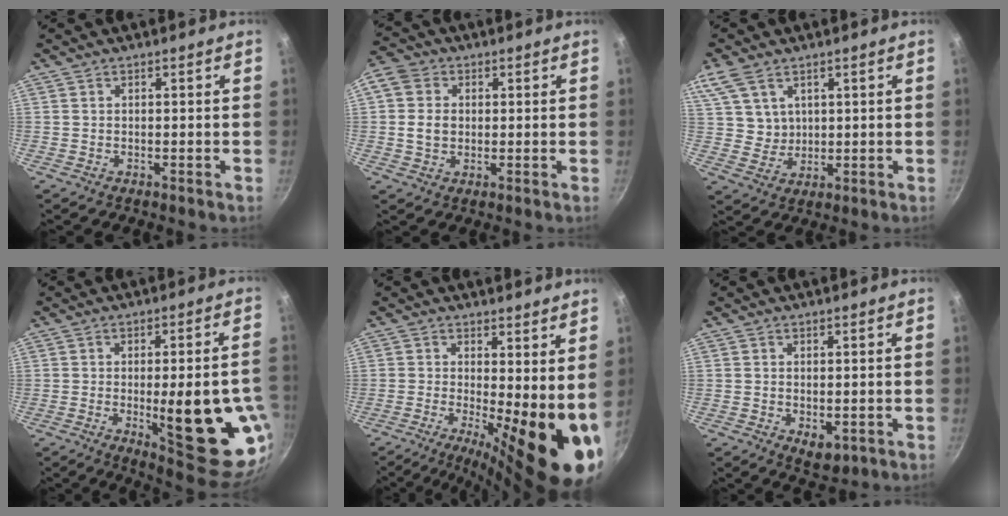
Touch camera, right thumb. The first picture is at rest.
{"total": 8.5, "force": [0.8, 7.1, 4.7], "torque": [-0.077, 0.013, 0.003]}
{"total": 7.9, "force": [4.5, 5.2, 3.8], "torque": [-0.058, -0.008, 0.098]}
{"total": 21.3, "force": [-4.1, 6.9, 19.8], "torque": [-0.224, -0.003, -0.036]}
{"total": 15.0, "force": [-1.0, 4.8, 14.2], "torque": [-0.173, -0.025, -0.010]}
{"total": 4.3, "force": [-0.9, 2.7, 3.3], "torque": [-0.044, -0.011, -0.007]}